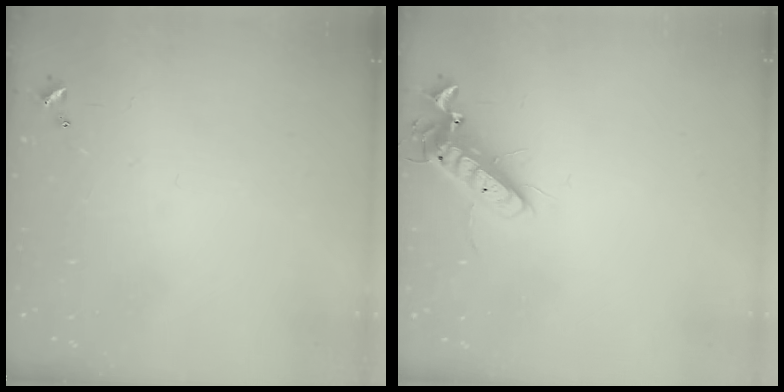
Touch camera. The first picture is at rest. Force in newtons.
{"total": 12.2, "press": 12.0, "slide": 2.3}